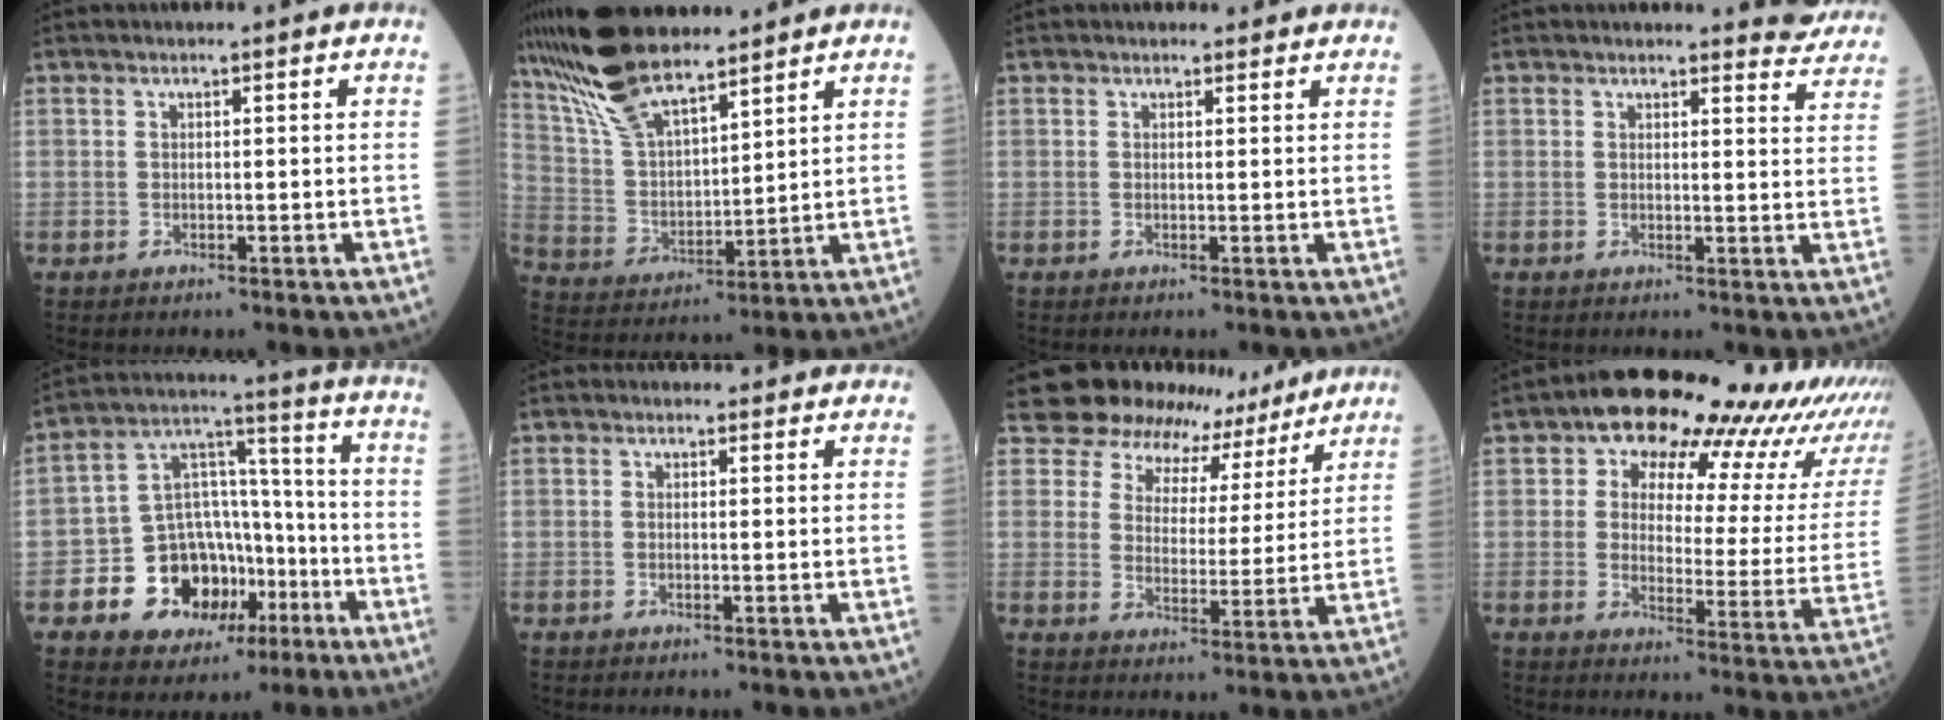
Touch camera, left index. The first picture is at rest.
{"total": 14.4, "force": [11.8, 3.5, 7.5], "torque": [-0.157, 0.015, 0.232]}
{"total": 1.5, "force": [1.3, 0.7, 0.0], "torque": [-0.004, 0.003, 0.011]}
{"total": 5.7, "force": [5.7, 0.8, -0.1], "torque": [0.015, -0.034, 0.040]}
{"total": 14.4, "force": [-5.8, 10.6, 7.8], "torque": [-0.133, 0.033, -0.082]}
{"total": 1.5, "force": [1.1, 0.9, 0.0], "torque": [0.001, 0.001, 0.002]}
{"total": 11.2, "force": [9.9, 5.1, 0.4], "torque": [0.002, 0.000, 0.116]}
{"total": 19.3, "force": [14.7, 7.0, 10.3], "torque": [-0.114, -0.002, 0.154]}